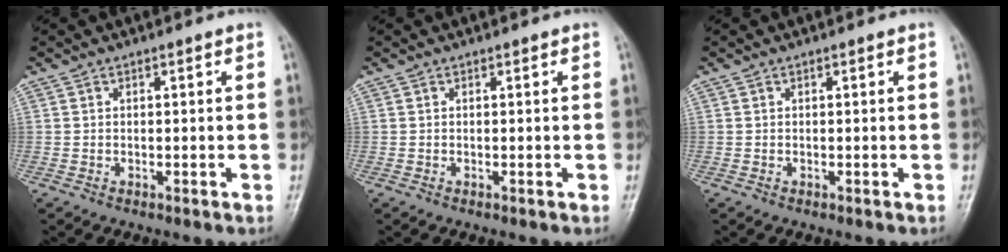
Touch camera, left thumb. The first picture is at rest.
{"total": 0.0}
{"total": 0.0}